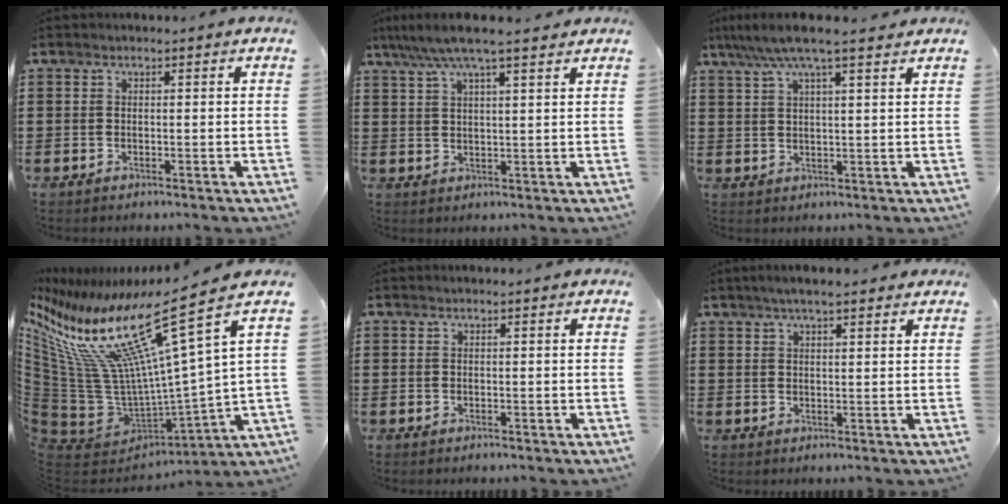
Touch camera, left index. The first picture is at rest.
{"total": 6.3, "force": [4.9, 0.4, 4.0], "torque": [-0.089, -0.009, 0.085]}
{"total": 6.5, "force": [4.9, 0.6, 4.3], "torque": [-0.096, -0.008, 0.086]}
{"total": 18.5, "force": [11.2, 4.4, 14.1], "torque": [-0.315, -0.087, 0.176]}
{"total": 0.0}
{"total": 3.6, "force": [2.7, 0.7, 2.3], "torque": [-0.049, 0.007, 0.048]}